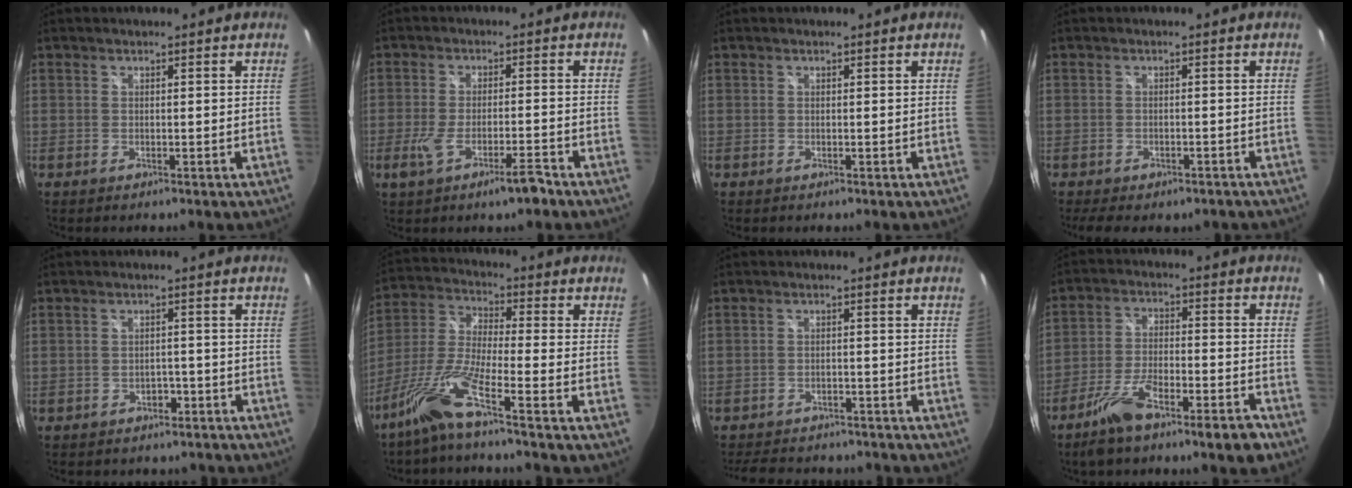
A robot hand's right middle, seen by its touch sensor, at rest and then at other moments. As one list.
[{"total": 7.0, "force": [-4.2, 1.3, 5.5], "torque": [-0.114, -0.012, -0.069]}, {"total": 0.0}, {"total": 7.4, "force": [-5.6, 3.2, 3.6], "torque": [-0.079, -0.017, -0.070]}, {"total": 7.2, "force": [-5.8, 3.8, 2.0], "torque": [-0.041, 0.009, -0.064]}, {"total": 9.3, "force": [-6.5, -0.6, 6.6], "torque": [-0.144, -0.002, -0.134]}, {"total": 14.6, "force": [-12.4, 5.2, 5.6], "torque": [-0.117, -0.004, -0.162]}, {"total": 11.4, "force": [-8.4, 2.0, 7.5], "torque": [-0.148, -0.008, -0.141]}]